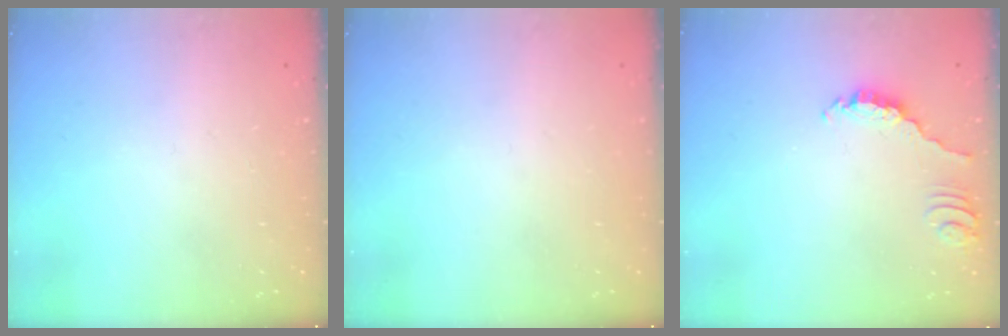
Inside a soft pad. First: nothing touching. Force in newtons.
{"total": 0.0}
{"total": 2.3, "press": 2.3, "slide": 0.2}